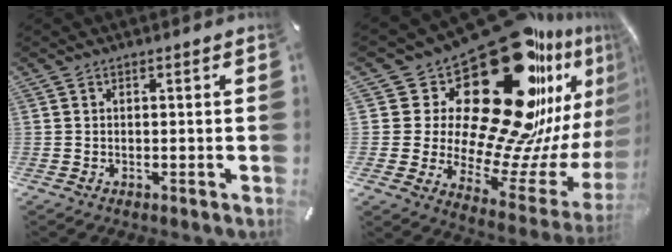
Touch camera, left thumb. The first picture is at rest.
{"total": 40.1, "force": [19.7, 19.3, 29.1], "torque": [-0.468, -0.220, 0.391]}